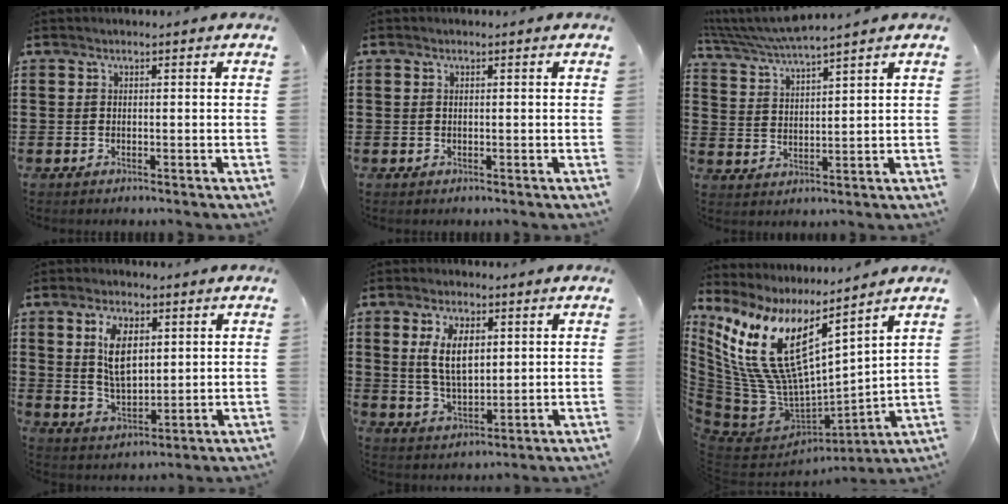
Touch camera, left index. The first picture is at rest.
{"total": 0.0}
{"total": 4.6, "force": [4.4, -0.6, 1.4], "torque": [-0.045, -0.025, 0.074]}
{"total": 7.6, "force": [2.7, 3.9, 5.9], "torque": [-0.112, 0.006, 0.044]}
{"total": 7.4, "force": [2.2, 3.7, 6.0], "torque": [-0.127, 0.005, 0.035]}
{"total": 15.3, "force": [7.0, 6.9, 11.7], "torque": [-0.286, -0.054, 0.118]}